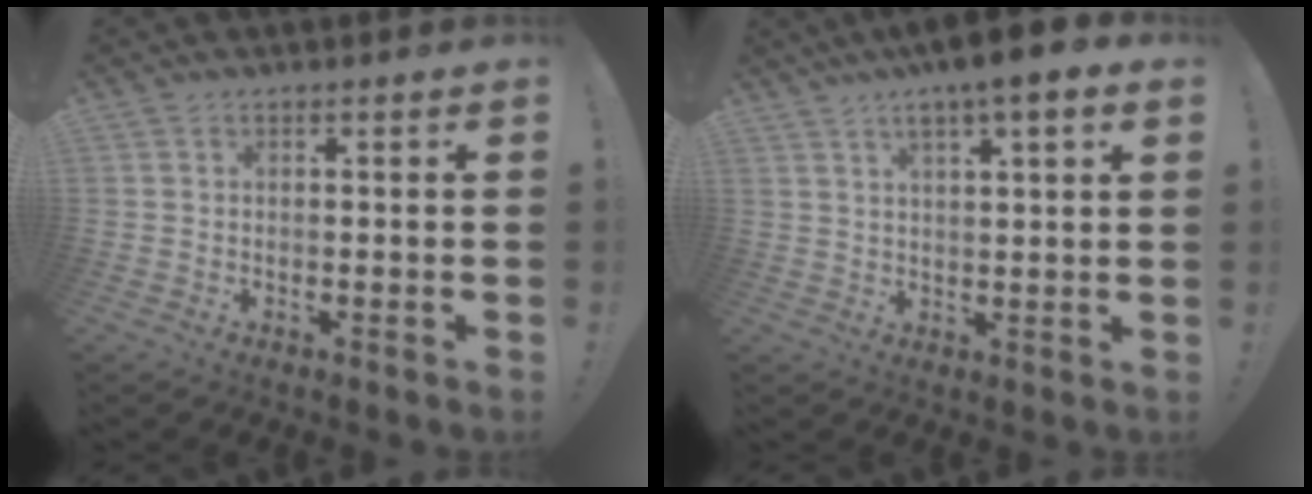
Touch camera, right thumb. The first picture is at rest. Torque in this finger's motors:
{"motor_torque": [-0.69, 1.28, 1.56, 0.98, 0.07]}